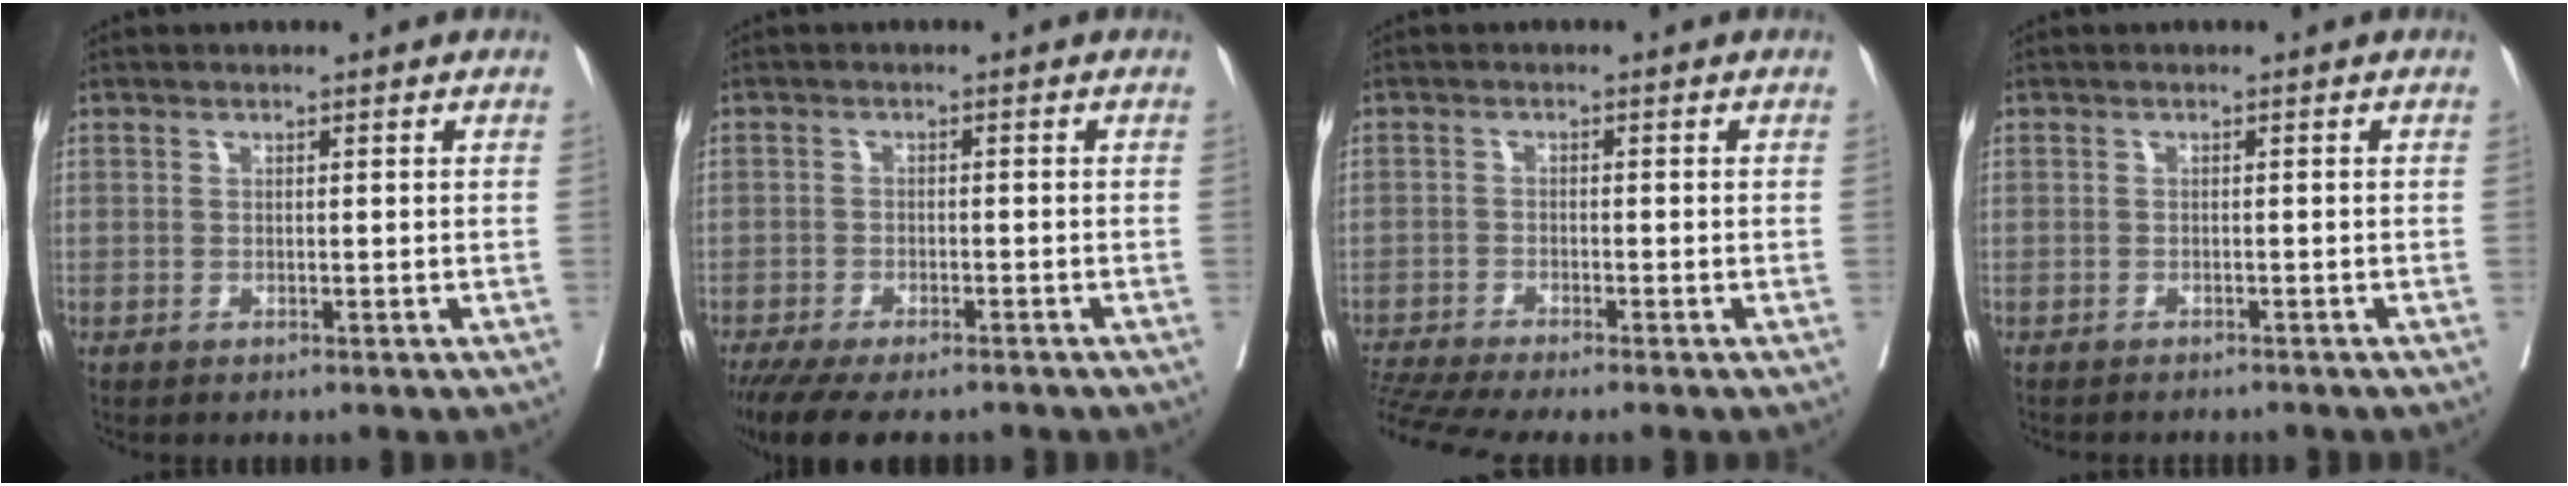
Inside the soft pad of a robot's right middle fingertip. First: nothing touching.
{"total": 11.4, "force": [-9.6, 2.9, 5.4], "torque": [-0.088, -0.019, -0.141]}
{"total": 7.3, "force": [-6.5, -1.1, 3.1], "torque": [-0.052, -0.010, -0.114]}
{"total": 4.8, "force": [-4.4, 1.0, 1.5], "torque": [-0.015, -0.004, -0.054]}